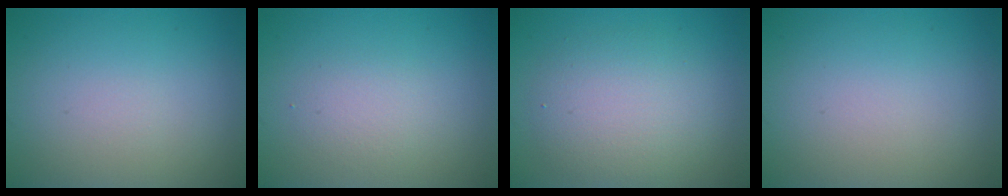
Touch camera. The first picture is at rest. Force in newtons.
{"total": 1.7, "press": 1.7, "slide": 0.2}
{"total": 4.4, "press": 4.4, "slide": 0.3}
{"total": 0.0}